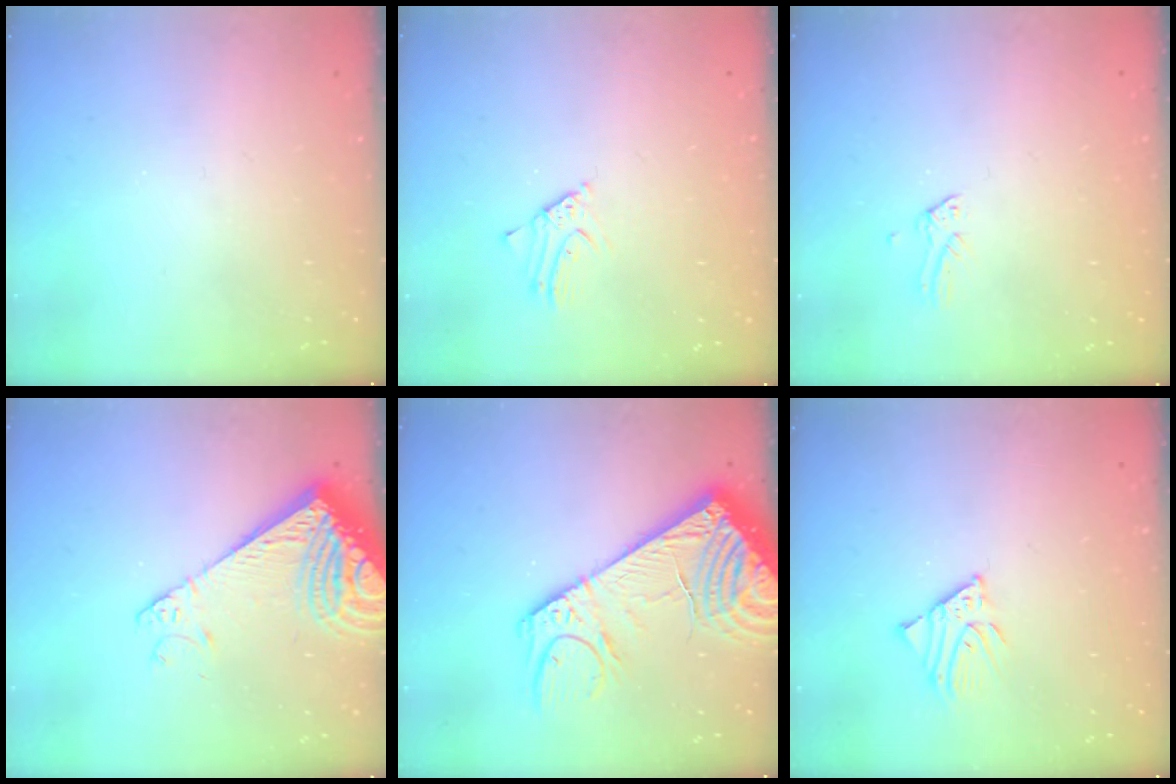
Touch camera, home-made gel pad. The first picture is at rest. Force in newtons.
{"total": 2.3, "press": 2.3, "slide": 0.1}
{"total": 0.0}
{"total": 14.1, "press": 13.9, "slide": 2.2}
{"total": 21.9, "press": 21.5, "slide": 4.4}
{"total": 3.9, "press": 3.8, "slide": 0.4}